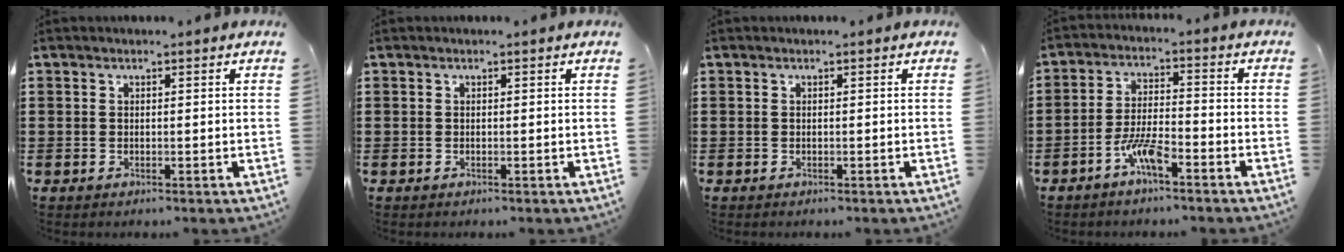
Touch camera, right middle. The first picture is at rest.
{"total": 0.0}
{"total": 0.0}
{"total": 5.8, "force": [-3.7, 1.1, 4.3], "torque": [-0.098, 0.000, -0.073]}